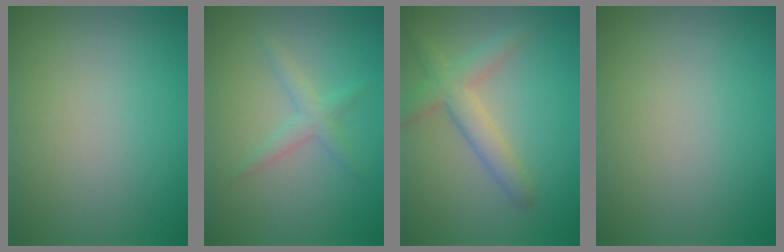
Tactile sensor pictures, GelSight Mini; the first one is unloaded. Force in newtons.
{"total": 1.8, "press": 1.8, "slide": 0.1}
{"total": 3.7, "press": 3.6, "slide": 0.2}
{"total": 0.0}